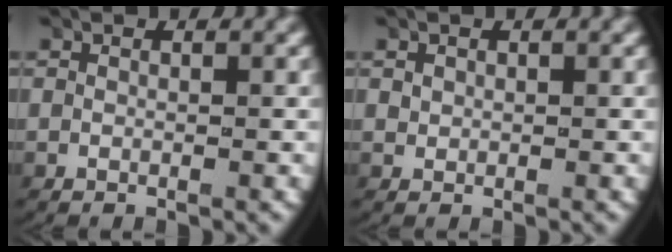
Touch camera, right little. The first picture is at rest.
{"total": 0.7, "force": [0.2, 0.6, 0.3], "torque": [-0.009, -0.002, 0.009]}